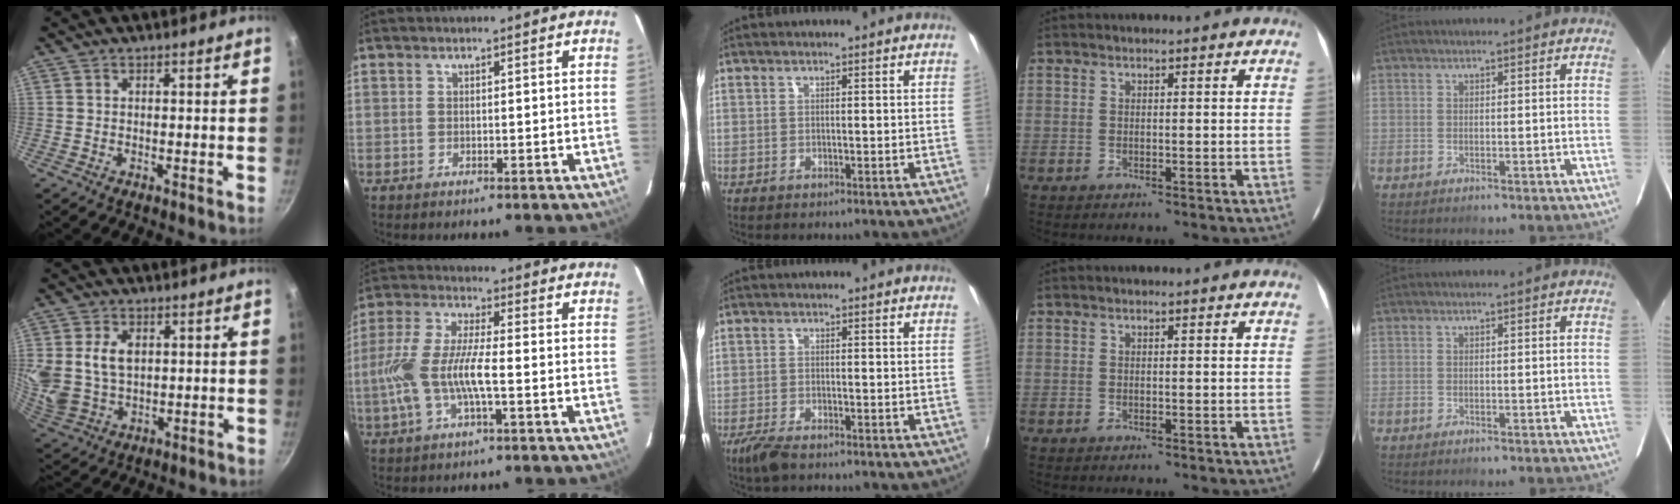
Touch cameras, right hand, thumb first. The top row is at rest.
{"thumb": {"total": 10.4, "force": [2.1, 7.4, 7.0], "torque": [-0.124, -0.018, 0.049]}, "index": {"total": 11.9, "force": [-2.7, 3.0, 11.1], "torque": [-0.243, 0.000, -0.052]}, "middle": {"total": 4.0, "force": [-3.0, 1.1, 2.4], "torque": [-0.065, -0.011, -0.059]}}